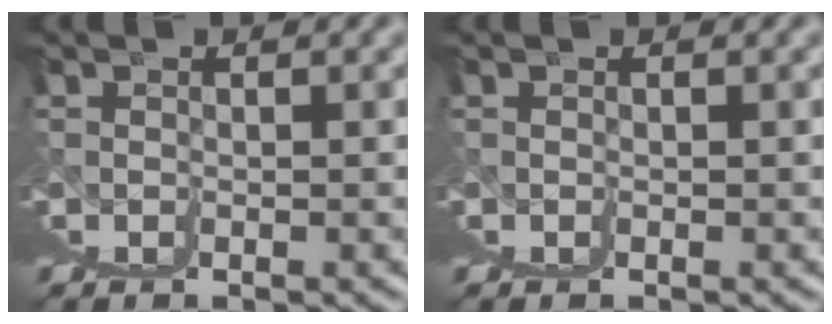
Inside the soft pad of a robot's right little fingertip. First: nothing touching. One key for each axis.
{"total": 0.0}